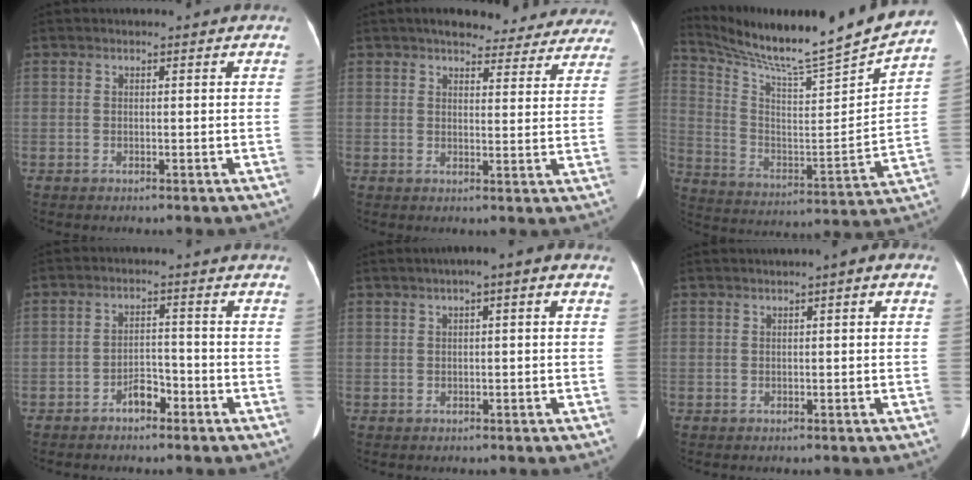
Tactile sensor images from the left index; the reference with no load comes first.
{"total": 18.1, "force": [16.2, 5.6, 5.8], "torque": [-0.050, 0.008, 0.178]}
{"total": 22.0, "force": [20.3, -1.3, 8.4], "torque": [-0.163, -0.069, 0.309]}
{"total": 3.4, "force": [-2.5, 1.4, 1.7], "torque": [-0.028, 0.004, -0.043]}
{"total": 3.0, "force": [0.7, 0.5, 2.8], "torque": [-0.039, 0.016, 0.009]}
{"total": 1.4, "force": [0.3, 0.4, 1.3], "torque": [-0.017, 0.013, 0.002]}